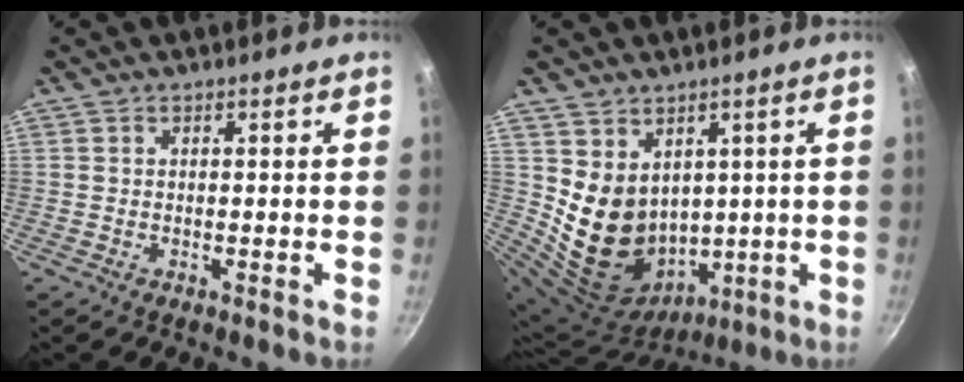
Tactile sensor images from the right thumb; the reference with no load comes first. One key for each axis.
{"total": 14.1, "fx": 3.0, "fy": 11.6, "fz": 7.4, "tx": -0.107, "ty": -0.019, "tz": 0.091}